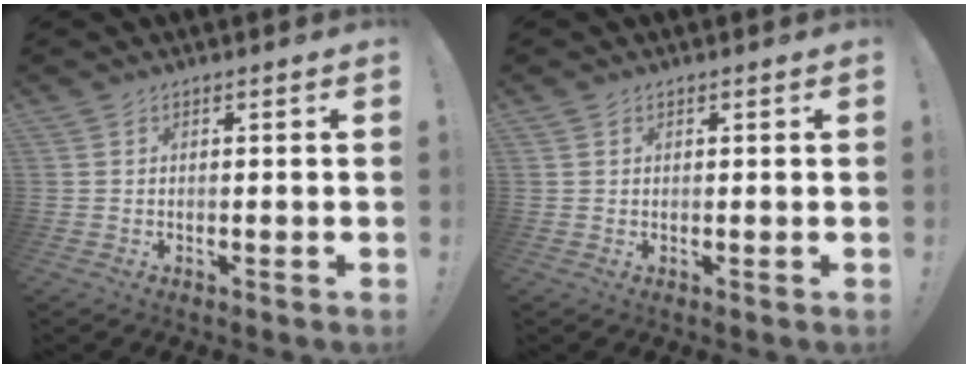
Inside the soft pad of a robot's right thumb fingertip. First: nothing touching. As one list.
[{"total": 0.8, "force": [0.5, 0.5, 0.1], "torque": [0.003, -0.001, 0.010]}]